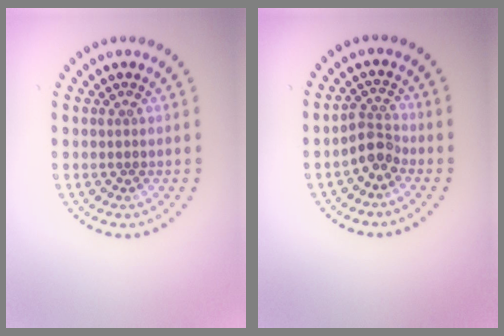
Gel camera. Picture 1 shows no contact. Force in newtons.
{"total": 2.4, "press": 1.8, "slide": 1.5}